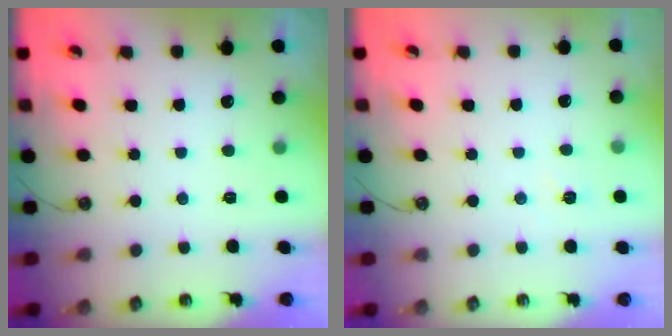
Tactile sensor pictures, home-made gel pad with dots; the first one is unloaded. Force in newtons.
{"total": 3.0, "press": 3.0, "slide": 0.4}